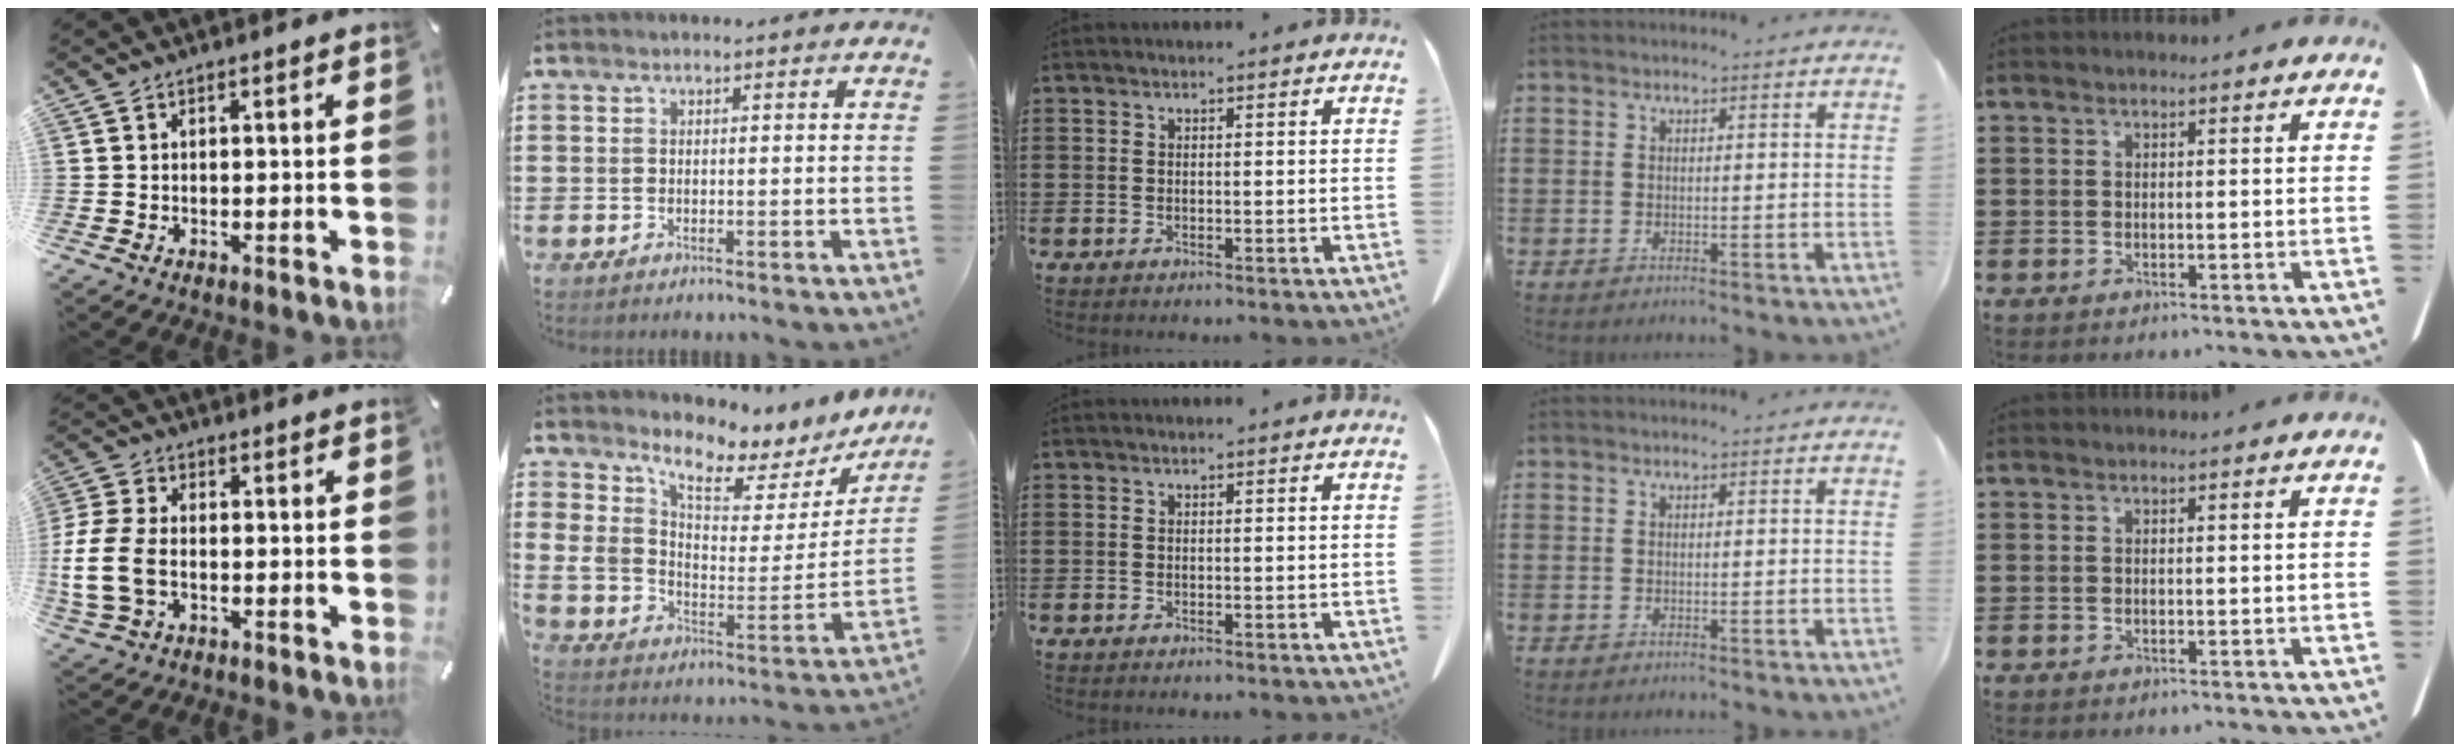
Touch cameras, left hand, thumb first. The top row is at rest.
{"thumb": {"total": 10.6, "force": [-2.0, 7.2, 7.5], "torque": [-0.167, 0.008, -0.033]}, "index": {"total": 6.2, "force": [5.3, 2.7, 1.8], "torque": [-0.061, -0.046, 0.089]}}